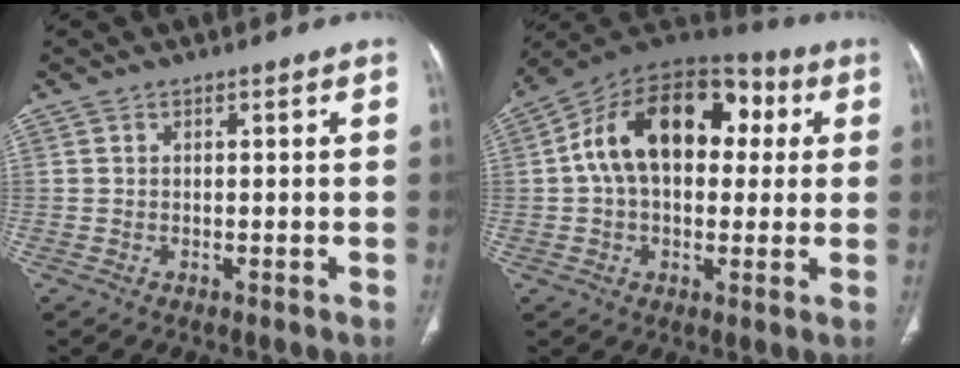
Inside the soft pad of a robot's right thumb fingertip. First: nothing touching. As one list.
[{"total": 20.6, "force": [3.5, 13.1, 15.5], "torque": [-0.229, 0.037, 0.045]}]